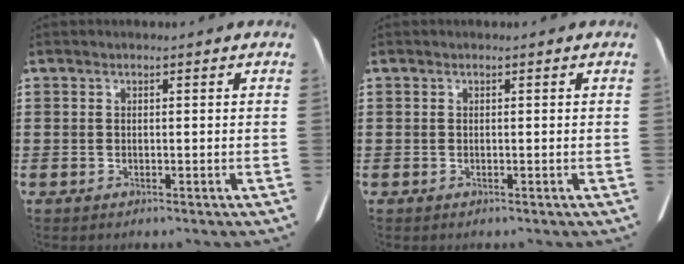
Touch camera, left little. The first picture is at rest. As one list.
[{"total": 0.0}]